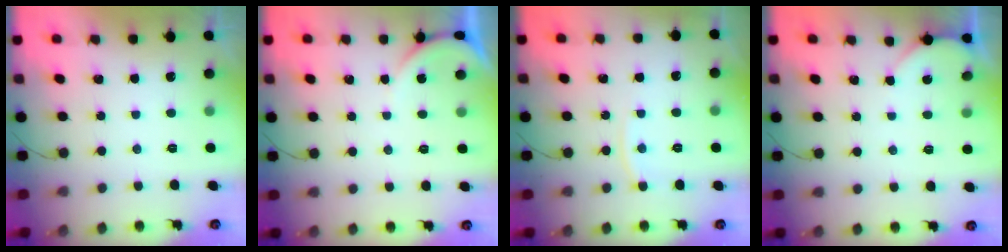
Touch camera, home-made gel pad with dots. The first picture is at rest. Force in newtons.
{"total": 1.6, "press": 1.6, "slide": 0.4}
{"total": 4.6, "press": 4.6, "slide": 0.7}
{"total": 1.9, "press": 1.9, "slide": 0.3}